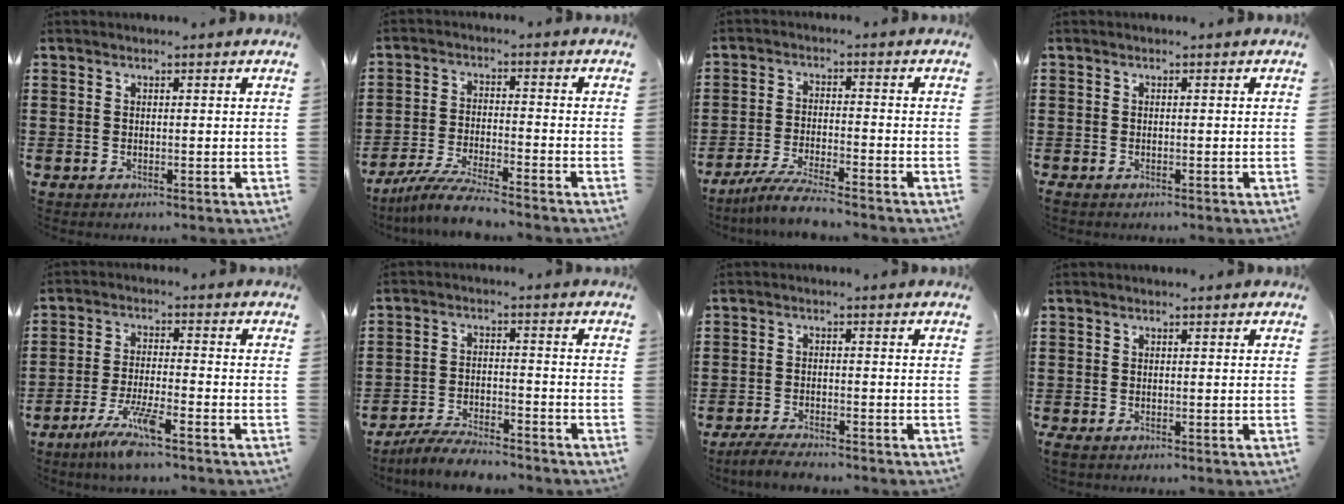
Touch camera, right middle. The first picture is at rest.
{"total": 6.4, "force": [-5.7, -0.1, 2.9], "torque": [-0.064, -0.014, -0.111]}
{"total": 5.4, "force": [-4.8, 0.0, 2.4], "torque": [-0.053, -0.013, -0.092]}
{"total": 0.0}
{"total": 6.8, "force": [-5.0, 0.3, 4.7], "torque": [-0.100, -0.014, -0.093]}
{"total": 5.3, "force": [-5.0, 0.6, 1.6], "torque": [-0.034, 0.002, -0.098]}
{"total": 3.2, "force": [-3.1, 0.3, 0.9], "torque": [-0.023, 0.000, -0.065]}
{"total": 0.6, "force": [-0.4, 0.2, 0.4], "torque": [-0.009, -0.003, -0.006]}